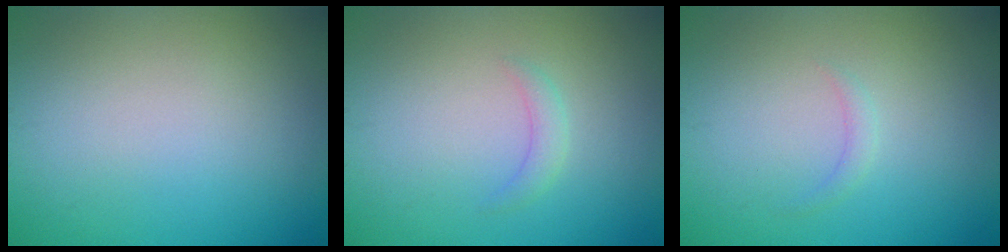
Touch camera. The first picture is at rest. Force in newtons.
{"total": 1.2, "press": 1.2, "slide": 0.1}
{"total": 0.8, "press": 0.8, "slide": 0.0}